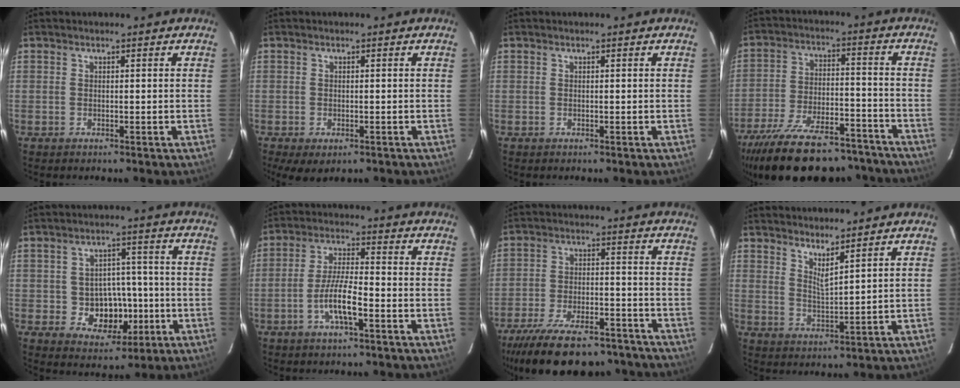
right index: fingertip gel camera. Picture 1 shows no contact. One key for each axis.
{"total": 4.6, "fx": -2.6, "fy": 2.1, "fz": 3.2, "tx": -0.064, "ty": -0.023, "tz": -0.035}
{"total": 0.0}
{"total": 27.1, "fx": -22.5, "fy": 9.2, "fz": 12.0, "tx": -0.236, "ty": -0.009, "tz": -0.319}
{"total": 8.8, "fx": -2.2, "fy": 7.4, "fz": 4.2, "tx": -0.081, "ty": 0.016, "tz": -0.015}
{"total": 7.2, "fx": -3.3, "fy": 1.2, "fz": 6.3, "tx": -0.128, "ty": 0.003, "tz": -0.061}
{"total": 23.2, "fx": -19.0, "fy": 7.8, "fz": 10.7, "tx": -0.216, "ty": -0.012, "tz": -0.272}
{"total": 4.4, "fx": 3.7, "fy": -0.1, "fz": 2.4, "tx": -0.043, "ty": -0.010, "tz": 0.061}